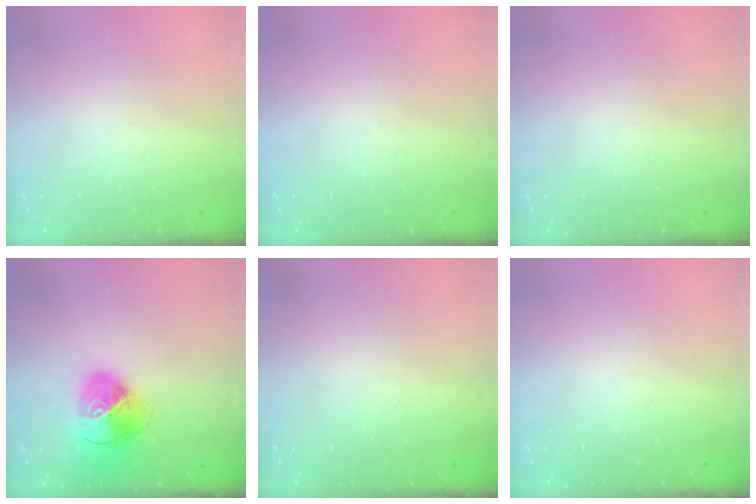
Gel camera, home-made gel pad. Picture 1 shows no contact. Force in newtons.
{"total": 0.0}
{"total": 0.0}
{"total": 19.8, "press": 19.6, "slide": 2.3}
{"total": 0.7, "press": 0.7, "slide": 0.3}
{"total": 0.0}